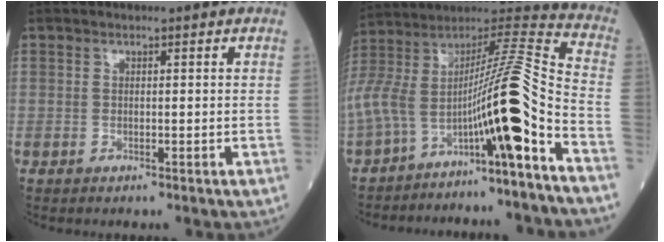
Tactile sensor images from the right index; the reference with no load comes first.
{"total": 19.2, "force": [-9.9, 0.8, 16.4], "torque": [-0.323, 0.052, -0.173]}